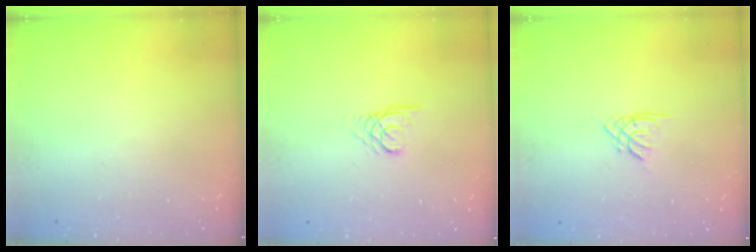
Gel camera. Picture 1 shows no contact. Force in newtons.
{"total": 2.6, "press": 2.6, "slide": 0.2}
{"total": 2.1, "press": 2.1, "slide": 0.4}